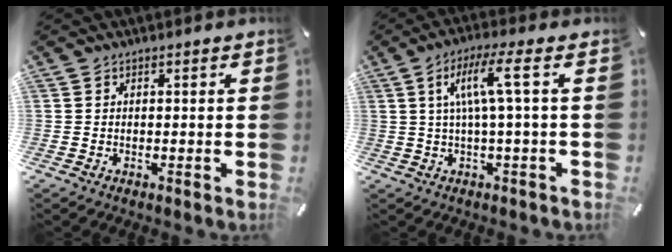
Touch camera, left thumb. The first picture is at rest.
{"total": 9.8, "force": [2.1, 1.0, 9.5], "torque": [-0.183, 0.006, 0.032]}